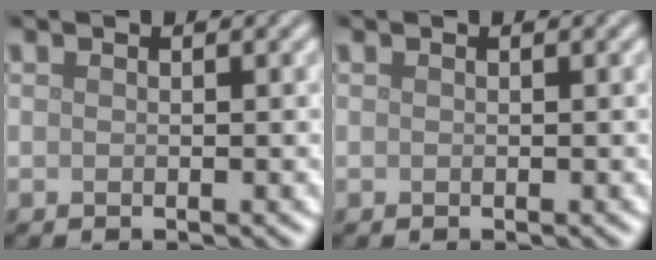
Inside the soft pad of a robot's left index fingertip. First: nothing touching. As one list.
[{"total": 0.0}]